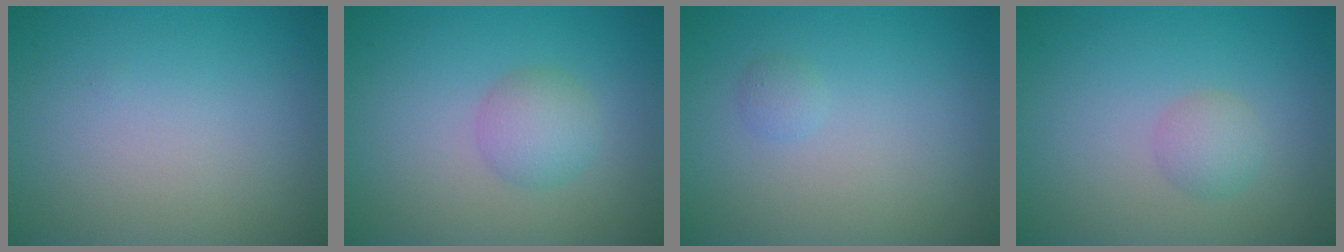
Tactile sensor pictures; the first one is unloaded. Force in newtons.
{"total": 2.5, "press": 2.4, "slide": 0.2}
{"total": 0.8, "press": 0.8, "slide": 0.0}
{"total": 1.7, "press": 1.7, "slide": 0.0}